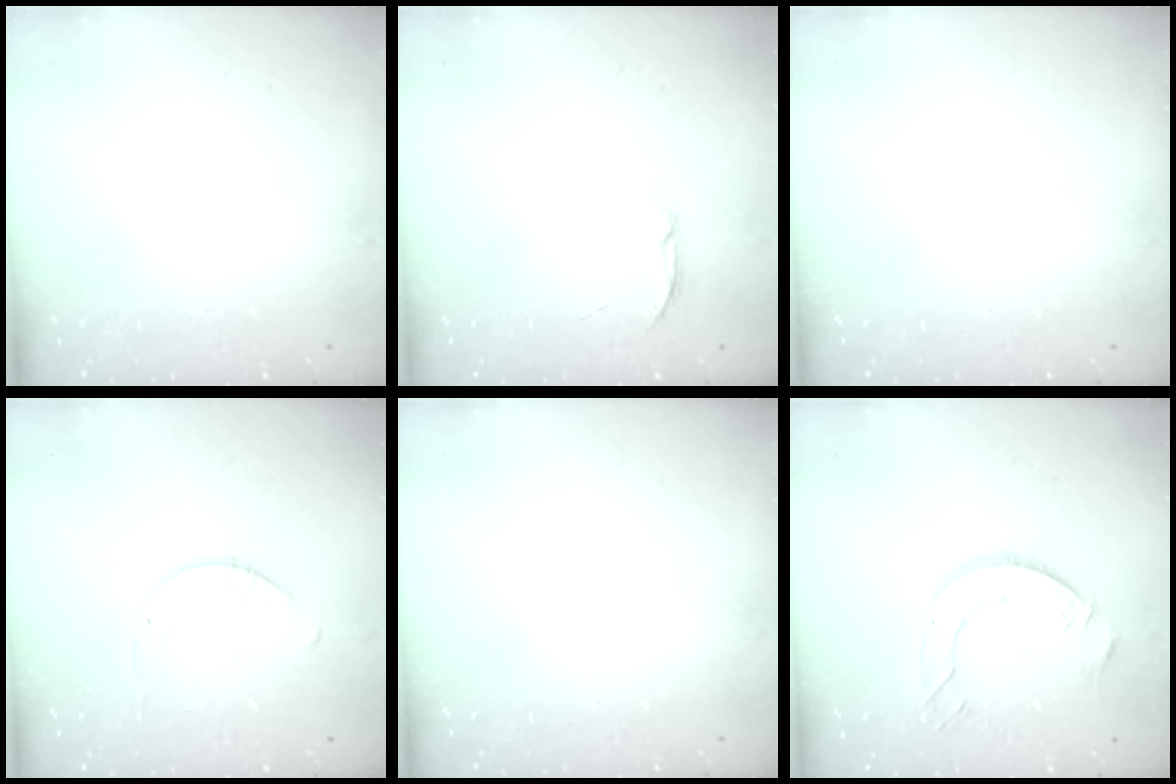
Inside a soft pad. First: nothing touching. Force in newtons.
{"total": 3.1, "press": 3.0, "slide": 0.4}
{"total": 0.0}
{"total": 1.7, "press": 1.7, "slide": 0.2}
{"total": 0.0}
{"total": 9.5, "press": 9.5, "slide": 1.0}